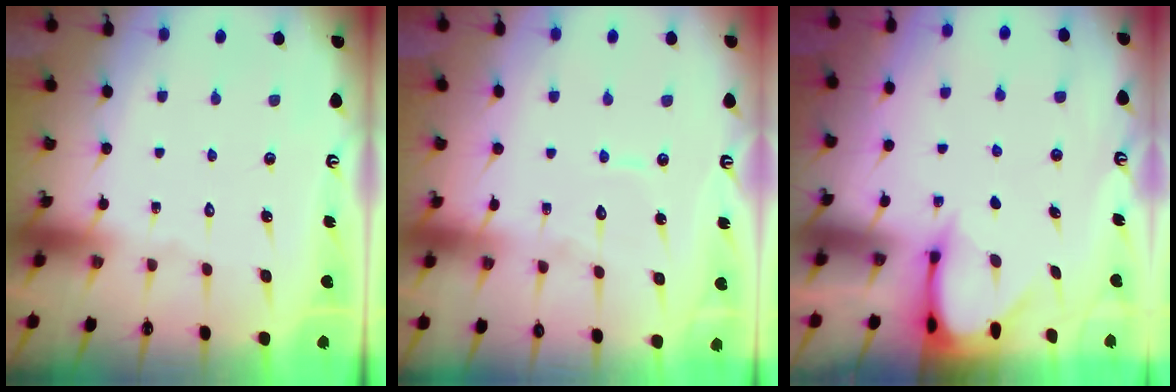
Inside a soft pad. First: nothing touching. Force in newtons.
{"total": 5.7, "press": 5.6, "slide": 0.6}
{"total": 3.4, "press": 3.3, "slide": 0.3}